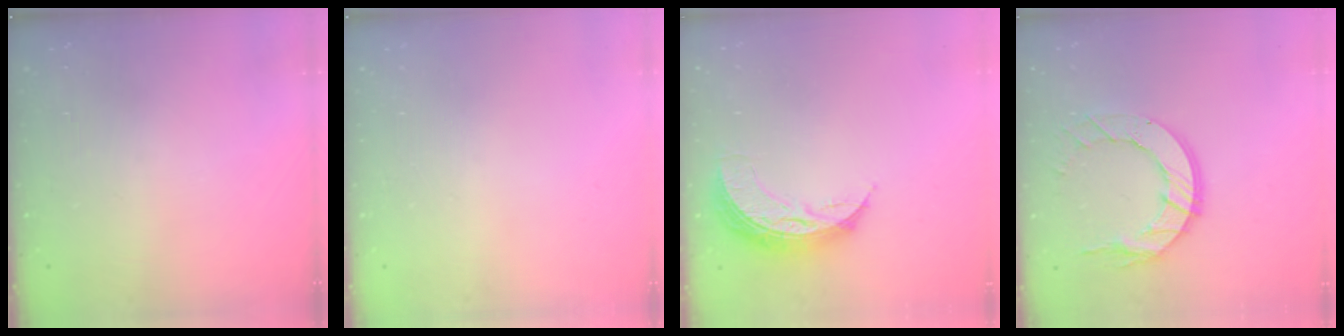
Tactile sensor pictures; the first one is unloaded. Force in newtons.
{"total": 0.0}
{"total": 9.0, "press": 9.0, "slide": 0.6}
{"total": 12.3, "press": 12.3, "slide": 1.2}